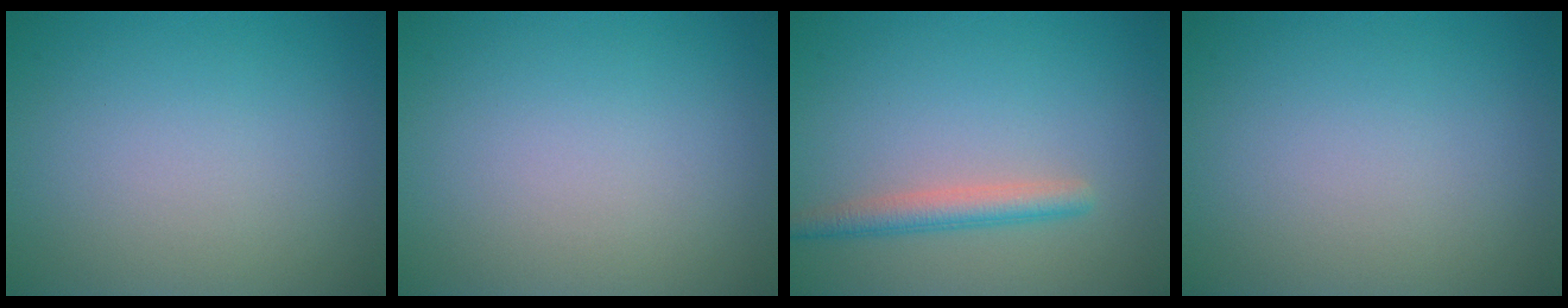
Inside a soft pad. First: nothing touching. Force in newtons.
{"total": 0.0}
{"total": 2.6, "press": 2.6, "slide": 0.1}
{"total": 0.0}